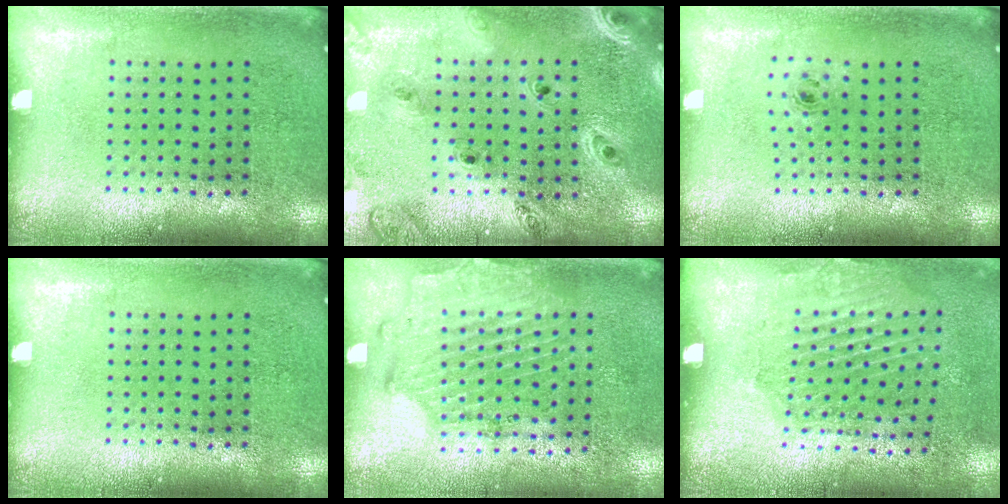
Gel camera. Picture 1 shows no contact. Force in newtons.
{"total": 1.5, "press": 1.5, "slide": 0.3}
{"total": 0.6, "press": 0.3, "slide": 0.5}
{"total": 0.0}
{"total": 1.7, "press": 1.4, "slide": 0.9}
{"total": 1.9, "press": 1.2, "slide": 1.6}